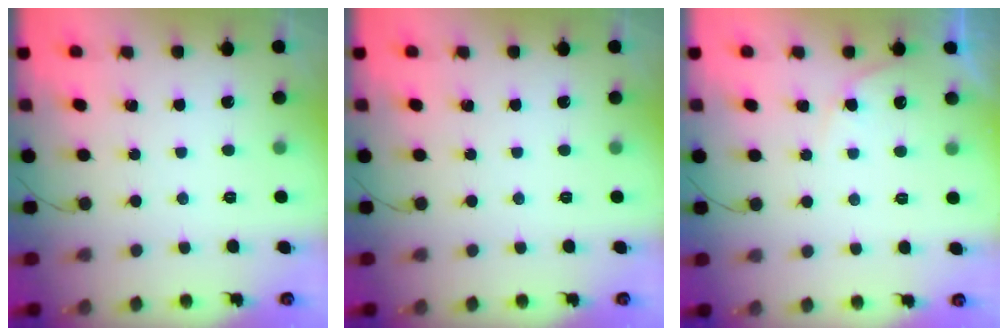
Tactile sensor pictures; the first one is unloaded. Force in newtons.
{"total": 0.0}
{"total": 4.3, "press": 4.1, "slide": 1.2}